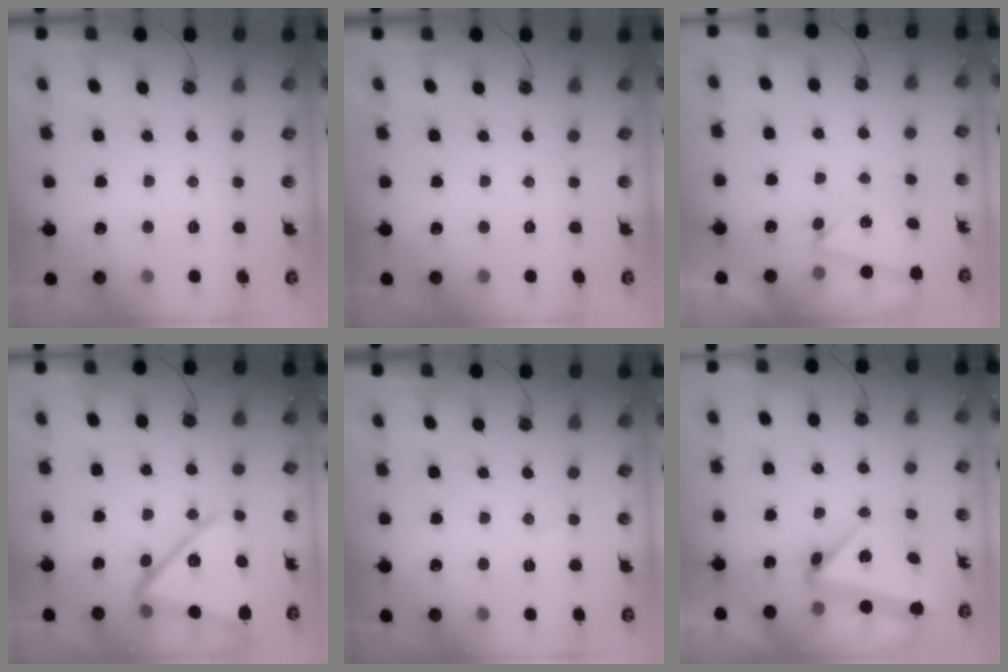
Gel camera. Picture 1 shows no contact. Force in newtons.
{"total": 0.0}
{"total": 2.6, "press": 2.2, "slide": 1.4}
{"total": 14.9, "press": 14.8, "slide": 1.2}
{"total": 3.9, "press": 3.7, "slide": 1.3}
{"total": 5.7, "press": 4.8, "slide": 3.1}